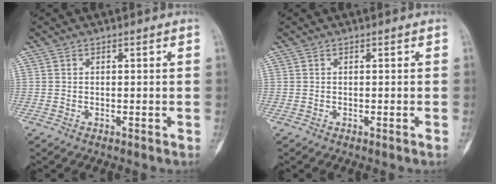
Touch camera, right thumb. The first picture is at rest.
{"total": 0.0}